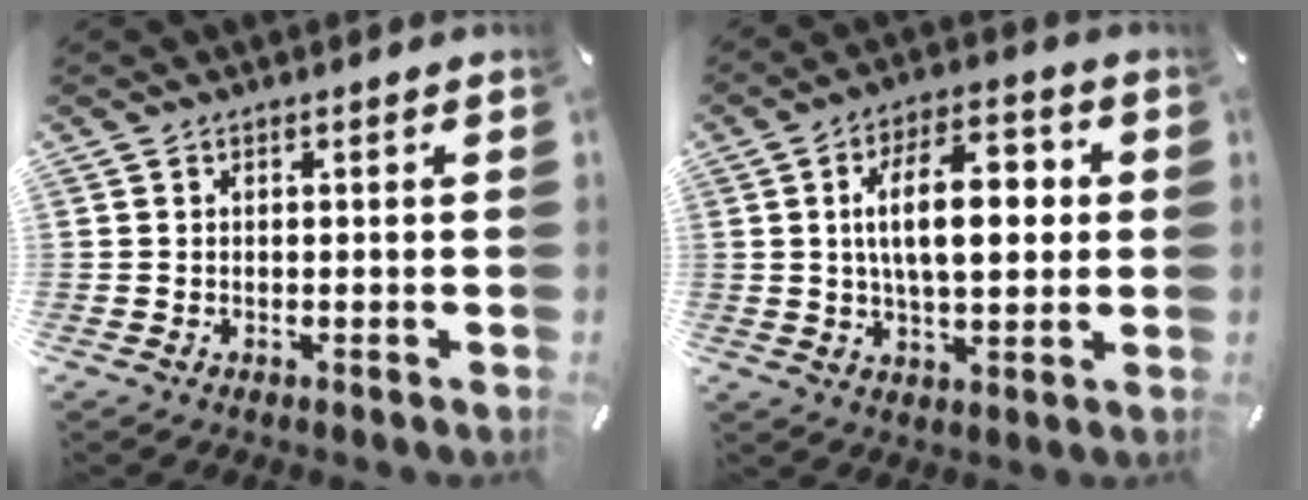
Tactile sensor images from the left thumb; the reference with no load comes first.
{"total": 14.5, "force": [2.1, 7.5, 12.2], "torque": [-0.209, 0.003, 0.025]}